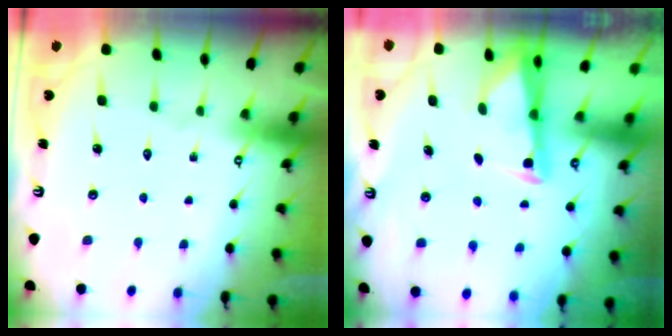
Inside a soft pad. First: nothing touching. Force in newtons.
{"total": 2.7, "press": 2.7, "slide": 0.3}